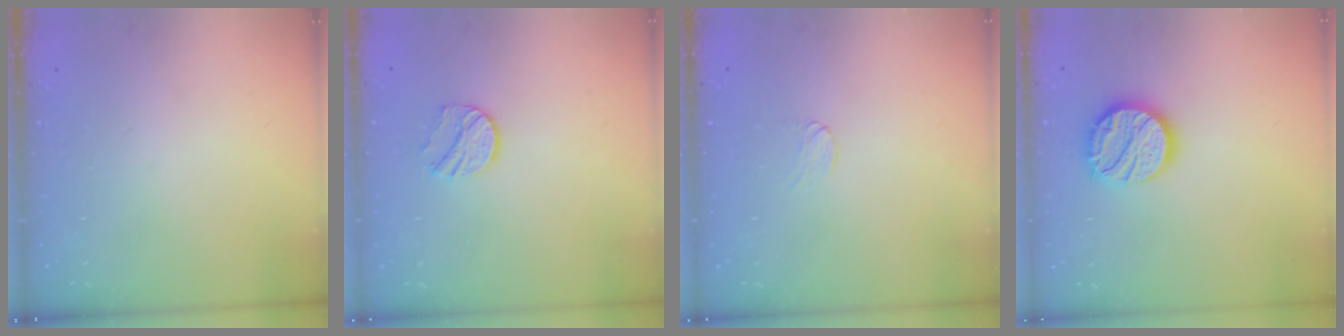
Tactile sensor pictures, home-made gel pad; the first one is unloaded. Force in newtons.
{"total": 9.1, "press": 9.1, "slide": 0.4}
{"total": 2.9, "press": 2.9, "slide": 0.3}
{"total": 15.0, "press": 15.0, "slide": 1.2}